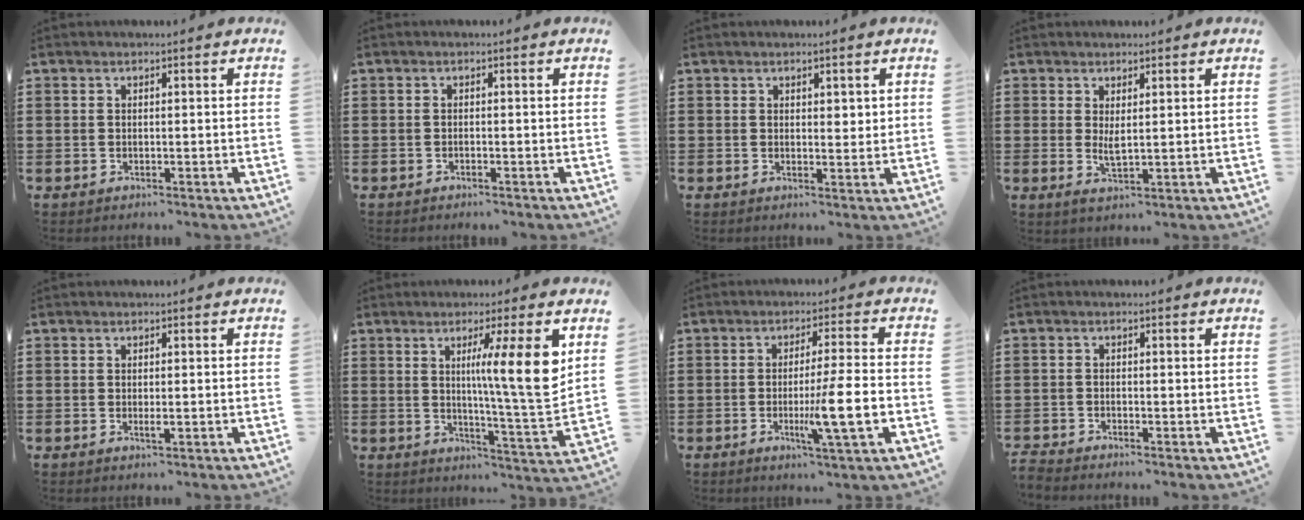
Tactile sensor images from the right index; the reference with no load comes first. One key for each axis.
{"total": 0.6, "fx": -0.6, "fy": 0.1, "fz": 0.1, "tx": -0.004, "ty": -0.002, "tz": -0.011}
{"total": 1.5, "fx": 1.0, "fy": 0.9, "fz": 0.8, "tx": 0.000, "ty": 0.000, "tz": 0.014}
{"total": 2.4, "fx": 0.7, "fy": 0.5, "fz": 2.3, "tx": -0.037, "ty": -0.008, "tz": 0.011}
{"total": 1.1, "fx": -0.2, "fy": 0.2, "fz": 1.0, "tx": -0.019, "ty": -0.004, "tz": -0.002}
{"total": 11.2, "fx": 3.7, "fy": 0.2, "fz": 10.5, "tx": -0.163, "ty": -0.016, "tz": 0.047}
{"total": 8.4, "fx": -2.3, "fy": -0.2, "fz": 8.1, "tx": -0.139, "ty": -0.015, "tz": -0.042}
{"total": 1.6, "fx": -1.6, "fy": -0.1, "fz": -0.1, "tx": 0.000, "ty": 0.001, "tz": -0.033}